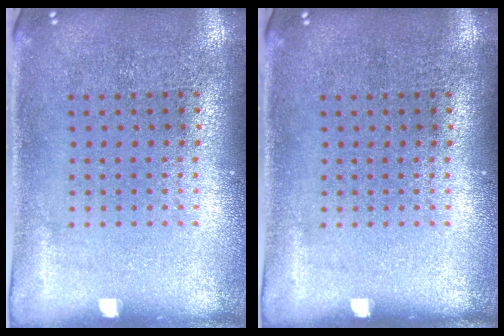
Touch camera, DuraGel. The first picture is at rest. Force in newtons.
{"total": 0.0}